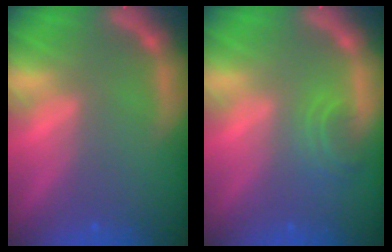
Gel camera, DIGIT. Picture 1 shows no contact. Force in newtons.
{"total": 2.4}